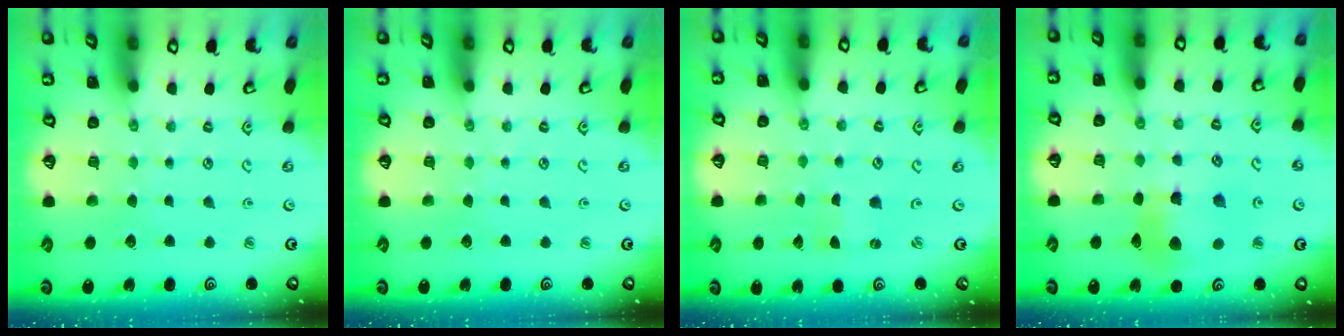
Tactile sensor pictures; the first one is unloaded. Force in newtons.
{"total": 0.0}
{"total": 0.0}
{"total": 10.7, "press": 10.6, "slide": 1.4}